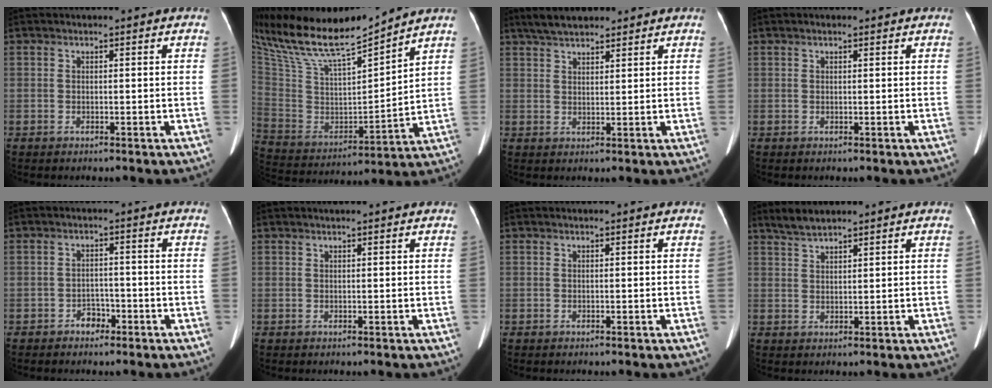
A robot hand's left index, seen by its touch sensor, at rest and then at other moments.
{"total": 20.6, "force": [17.9, 2.1, 9.8], "torque": [-0.201, 0.002, 0.328]}
{"total": 5.7, "force": [4.8, 1.7, 2.6], "torque": [-0.052, 0.021, 0.085]}
{"total": 0.7, "force": [0.5, 0.3, 0.4], "torque": [-0.011, 0.009, 0.005]}
{"total": 2.4, "force": [-1.7, 1.4, 0.8], "torque": [-0.009, 0.004, -0.028]}
{"total": 1.2, "force": [1.0, 0.0, 0.7], "torque": [-0.010, 0.013, 0.016]}
{"total": 0.0}
{"total": 3.2, "force": [2.9, 0.3, 1.3], "torque": [-0.032, 0.013, 0.058]}